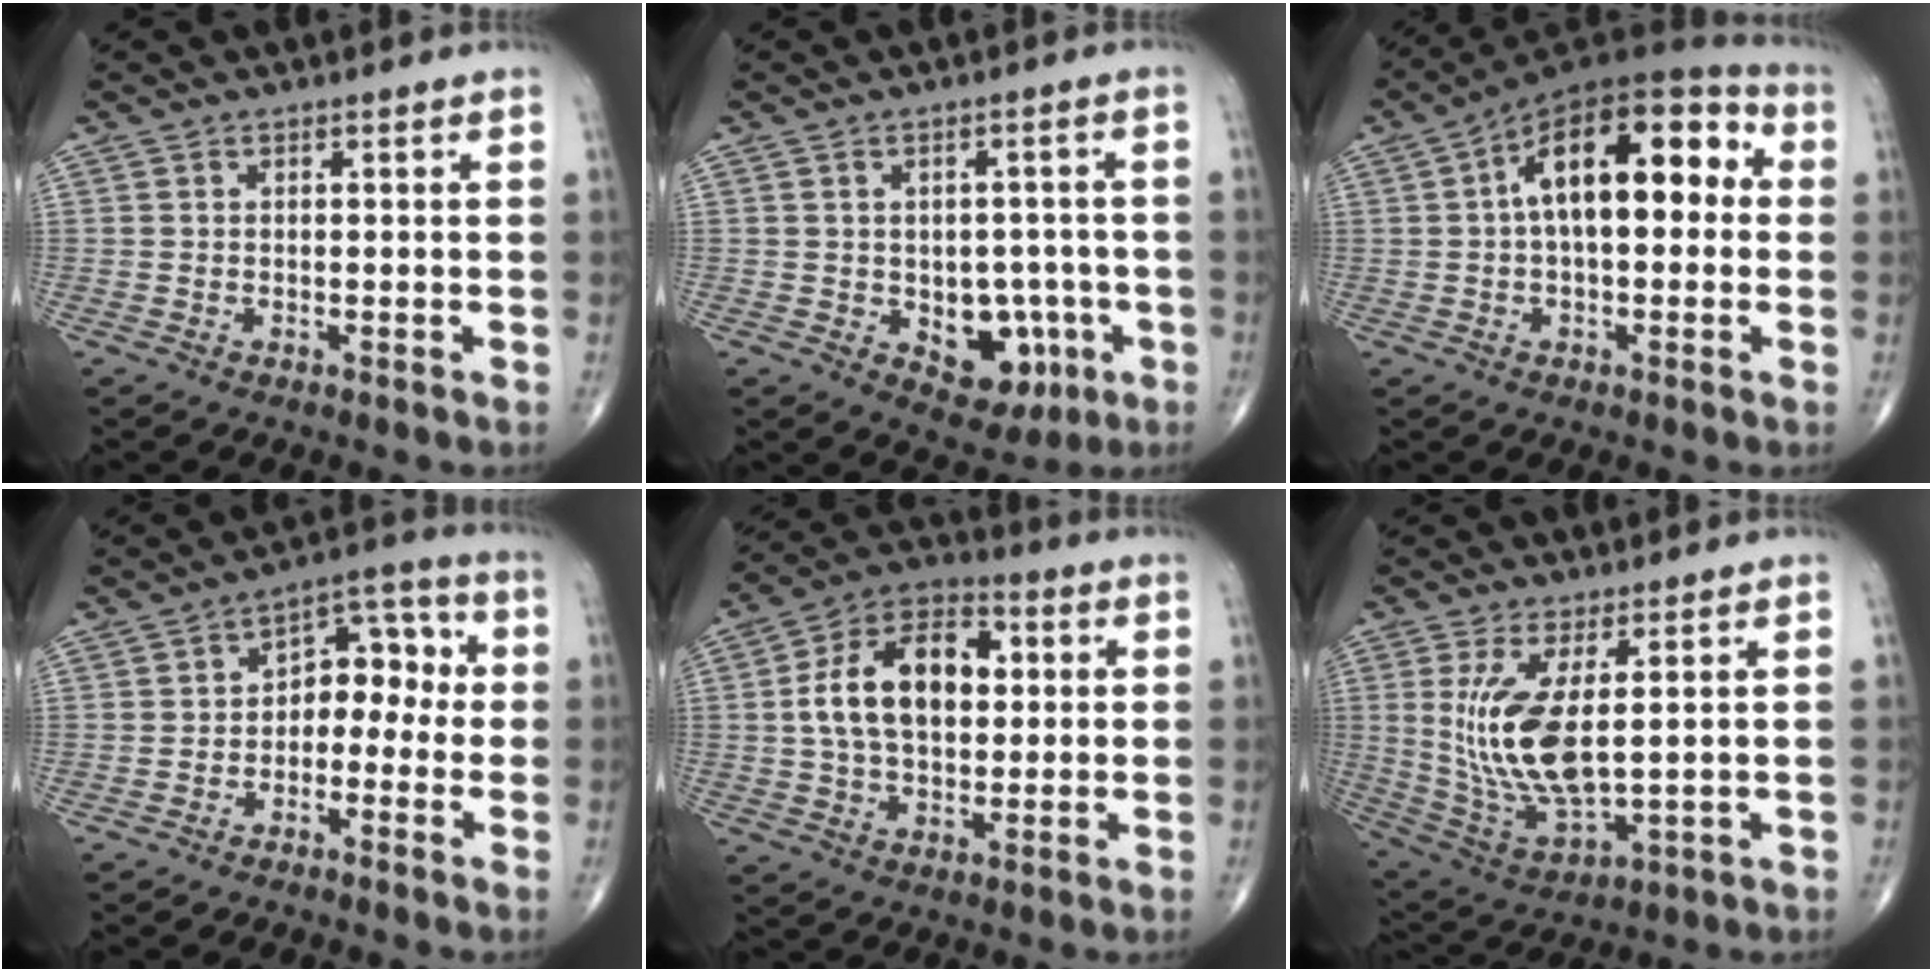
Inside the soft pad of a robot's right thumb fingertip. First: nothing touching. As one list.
[{"total": 9.8, "force": [-2.7, 6.8, 6.6], "torque": [-0.039, 0.015, -0.022]}, {"total": 18.2, "force": [2.9, 9.0, 15.5], "torque": [-0.218, 0.041, 0.032]}, {"total": 8.6, "force": [-1.2, 5.8, 6.3], "torque": [-0.052, 0.047, -0.035]}, {"total": 15.9, "force": [2.1, 9.8, 12.4], "torque": [-0.194, 0.020, 0.028]}, {"total": 13.4, "force": [2.3, 4.9, 12.2], "torque": [-0.256, -0.028, 0.064]}]